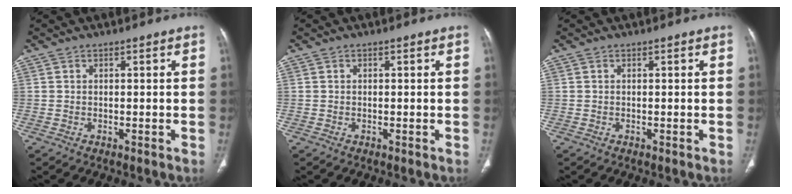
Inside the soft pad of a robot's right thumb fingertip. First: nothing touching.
{"total": 0.0}
{"total": 0.0}